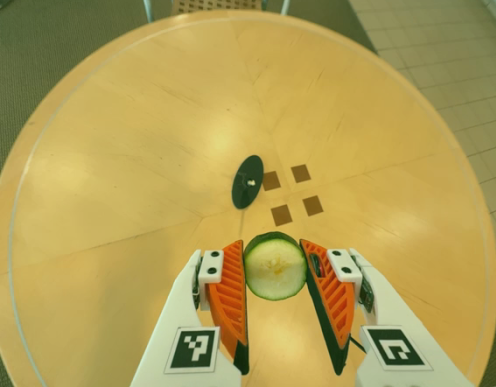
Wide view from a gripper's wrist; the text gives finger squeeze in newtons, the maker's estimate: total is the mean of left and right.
{"total": 8.3, "left": 8.1, "right": 8.4}